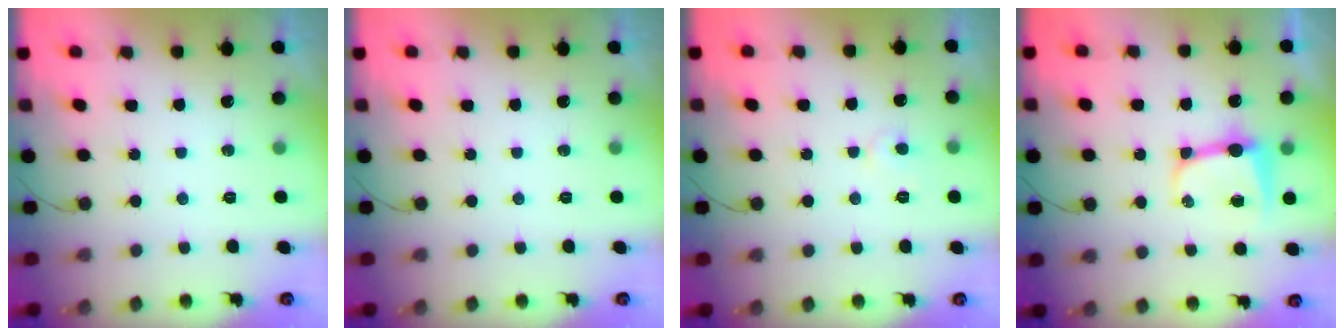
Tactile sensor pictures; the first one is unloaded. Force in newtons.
{"total": 0.0}
{"total": 3.9, "press": 3.8, "slide": 0.5}
{"total": 8.5, "press": 8.5, "slide": 0.7}